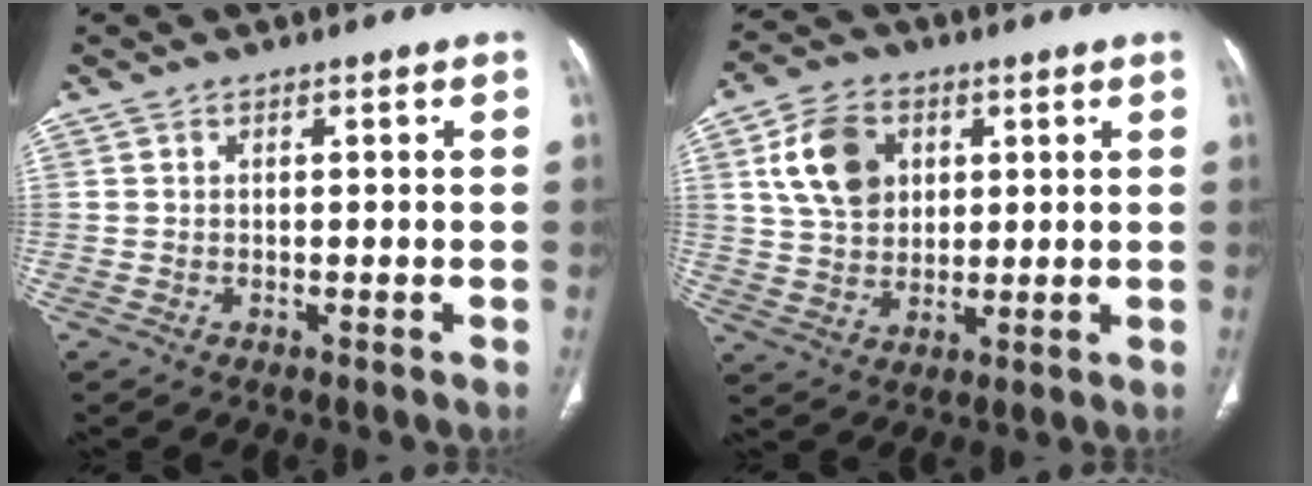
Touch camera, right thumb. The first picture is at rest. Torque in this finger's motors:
{"motor_torque": [0.72, 0.83, 0.50, -0.42, 0.38]}